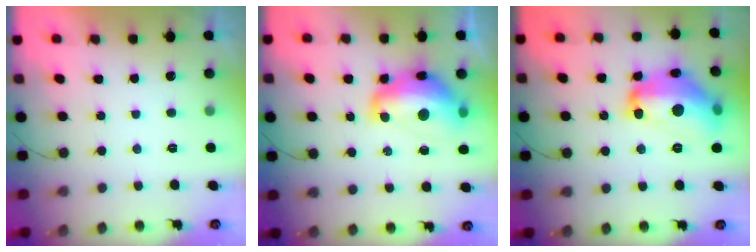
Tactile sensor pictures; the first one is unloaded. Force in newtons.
{"total": 16.0, "press": 16.0, "slide": 1.2}
{"total": 20.4, "press": 20.4, "slide": 1.4}